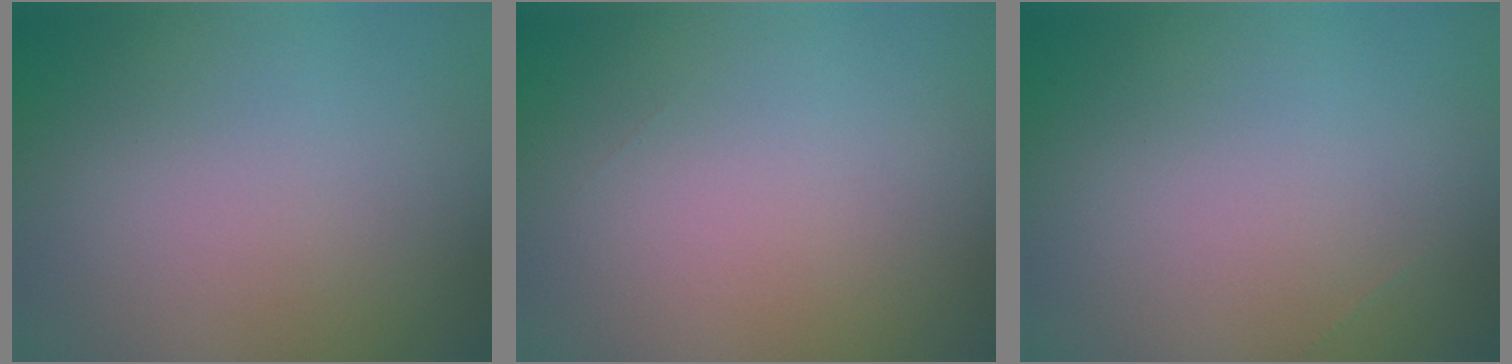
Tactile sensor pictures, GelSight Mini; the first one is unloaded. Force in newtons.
{"total": 0.0}
{"total": 0.0}